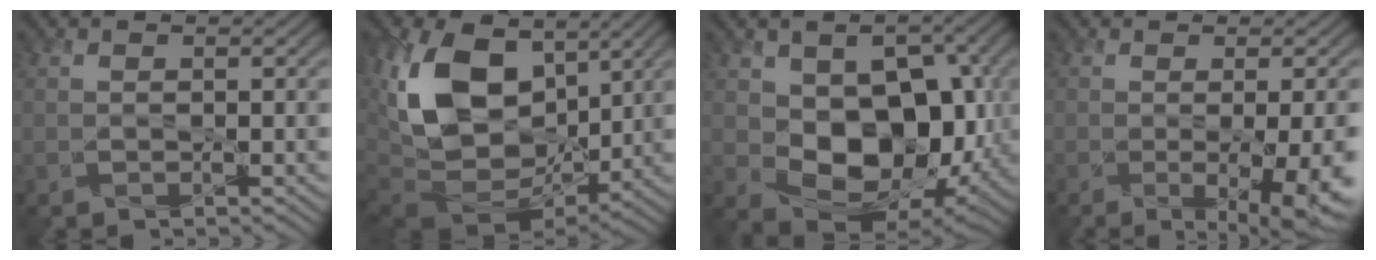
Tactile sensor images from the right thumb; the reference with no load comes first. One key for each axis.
{"total": 18.2, "fx": 3.8, "fy": 12.0, "fz": 13.2, "tx": -0.294, "ty": -0.006, "tz": 0.076}
{"total": 11.3, "fx": -0.6, "fy": 7.9, "fz": 8.0, "tx": -0.119, "ty": -0.026, "tz": -0.006}
{"total": 6.7, "fx": -2.3, "fy": 1.9, "fz": 6.0, "tx": -0.088, "ty": -0.023, "tz": -0.018}